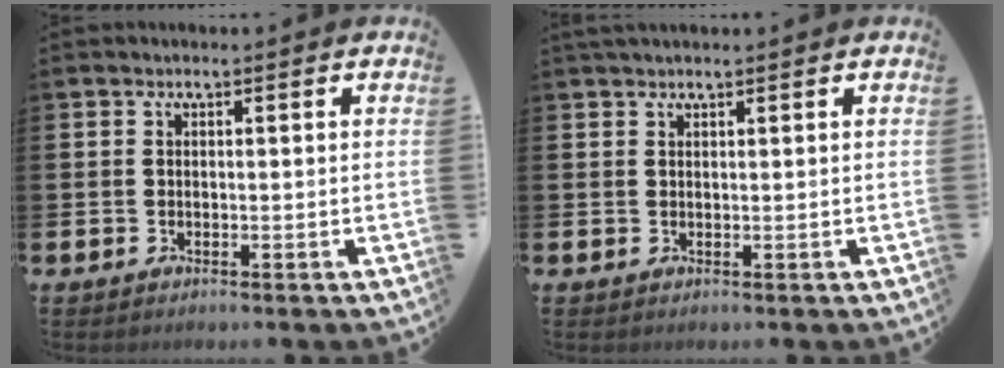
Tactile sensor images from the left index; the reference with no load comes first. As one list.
[{"total": 1.1, "force": [1.0, 0.1, 0.4], "torque": [-0.004, 0.000, 0.018]}]